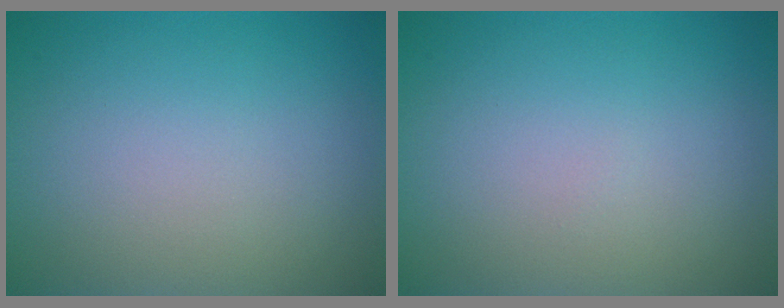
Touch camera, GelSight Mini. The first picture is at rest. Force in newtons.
{"total": 0.0}